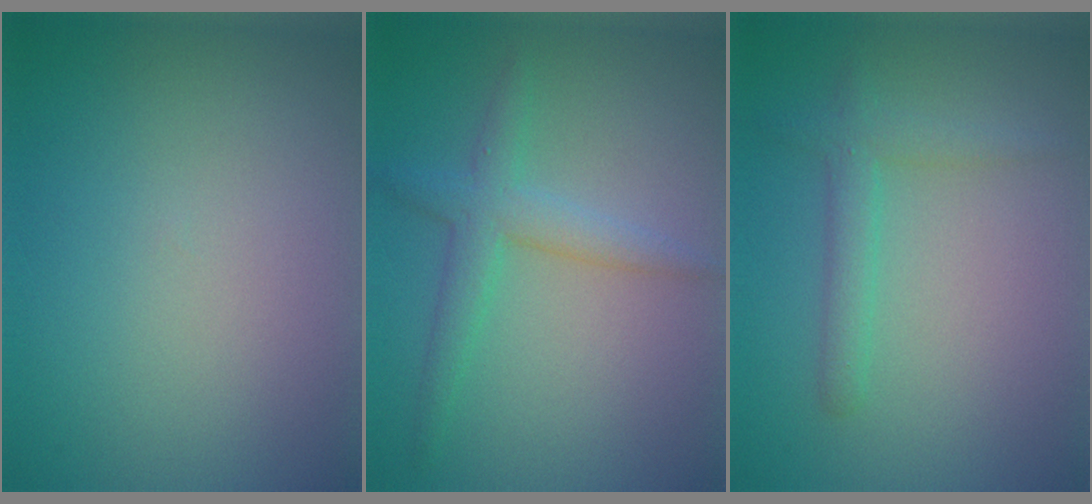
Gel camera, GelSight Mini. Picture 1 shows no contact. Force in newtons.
{"total": 3.0, "press": 3.0, "slide": 0.2}
{"total": 2.1, "press": 2.1, "slide": 0.2}